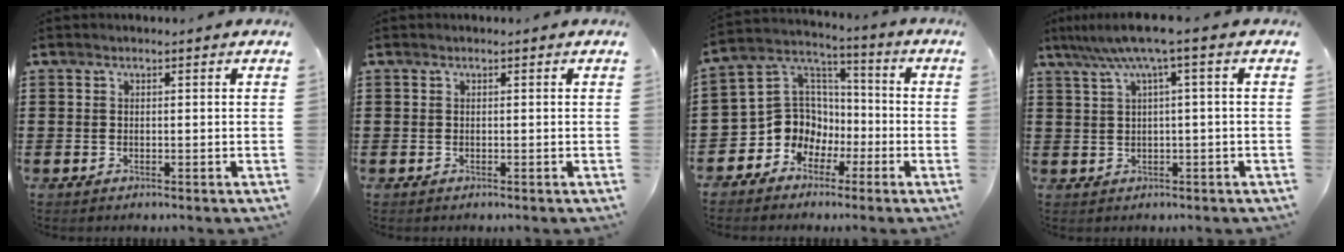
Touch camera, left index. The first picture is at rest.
{"total": 0.0}
{"total": 9.2, "force": [-2.9, 8.5, 2.0], "torque": [-0.089, -0.002, -0.055]}
{"total": 5.3, "force": [1.7, -0.4, 5.0], "torque": [-0.099, -0.005, 0.027]}